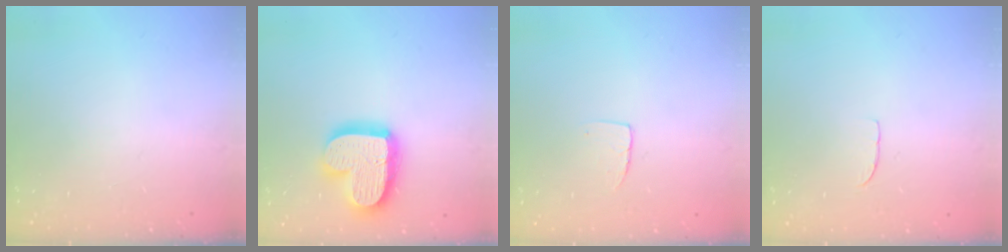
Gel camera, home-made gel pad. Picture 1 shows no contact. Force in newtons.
{"total": 17.0, "press": 17.0, "slide": 1.4}
{"total": 3.8, "press": 3.8, "slide": 0.2}
{"total": 3.2, "press": 3.2, "slide": 0.3}